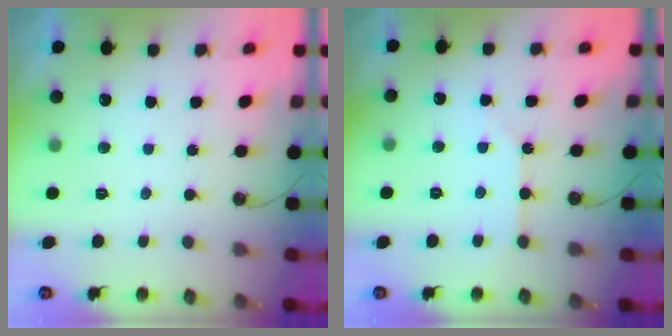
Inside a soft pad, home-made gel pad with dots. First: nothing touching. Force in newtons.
{"total": 2.1, "press": 2.1, "slide": 0.3}